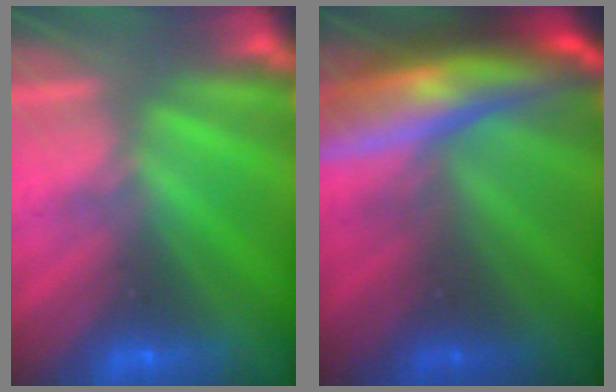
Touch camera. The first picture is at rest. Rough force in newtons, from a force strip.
{"total": 7.8}